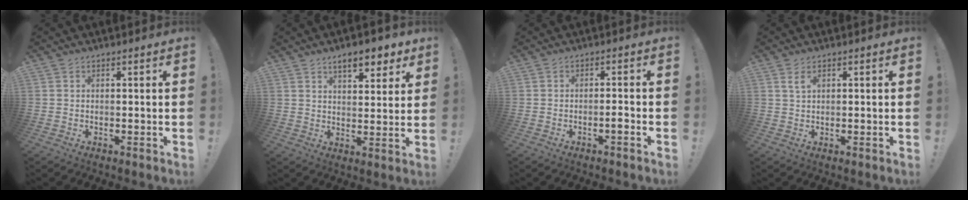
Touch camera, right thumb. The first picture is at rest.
{"total": 8.2, "force": [5.5, 3.0, 5.2], "torque": [-0.068, -0.023, 0.094]}
{"total": 2.4, "force": [-1.2, 0.1, 2.0], "torque": [-0.036, 0.003, -0.020]}
{"total": 2.8, "force": [1.4, 1.3, 2.1], "torque": [-0.040, 0.002, 0.024]}